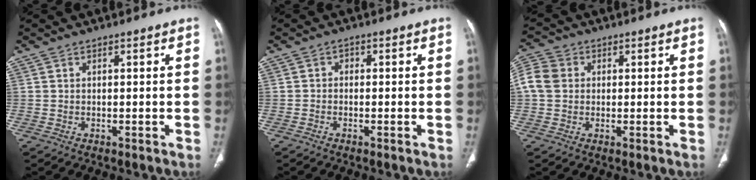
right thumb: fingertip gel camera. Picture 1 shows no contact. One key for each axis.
{"total": 1.0, "fx": -0.5, "fy": 0.9, "fz": 0.2, "tx": 0.005, "ty": 0.007, "tz": -0.014}
{"total": 10.0, "fx": 1.2, "fy": 8.6, "fz": 4.8, "tx": -0.111, "ty": 0.027, "tz": 0.020}